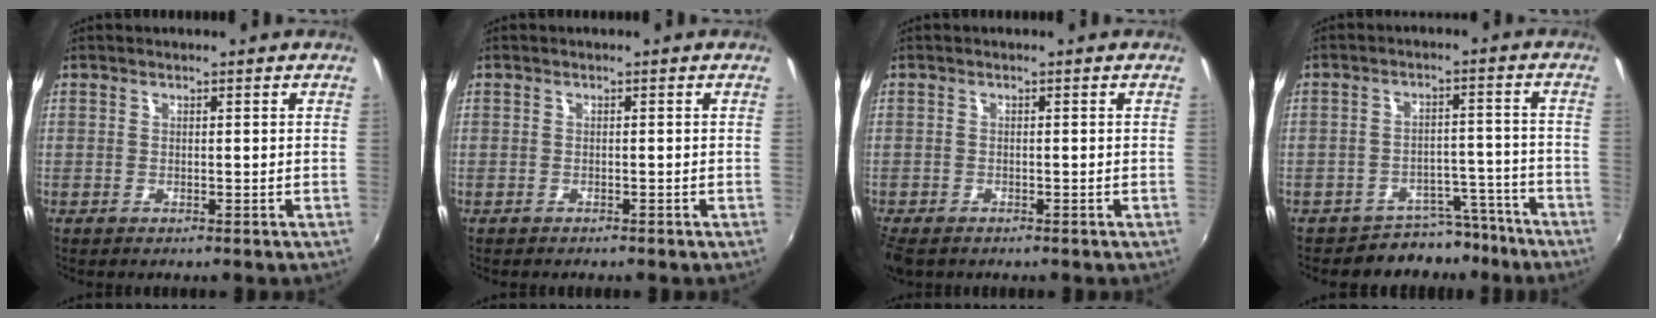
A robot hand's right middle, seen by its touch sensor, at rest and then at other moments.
{"total": 1.4, "force": [-1.3, 0.4, 0.2], "torque": [-0.008, -0.011, -0.017]}
{"total": 4.6, "force": [-3.4, 2.1, 2.2], "torque": [-0.057, -0.021, -0.065]}
{"total": 7.8, "force": [-6.9, 3.7, 0.5], "torque": [-0.003, 0.024, -0.091]}